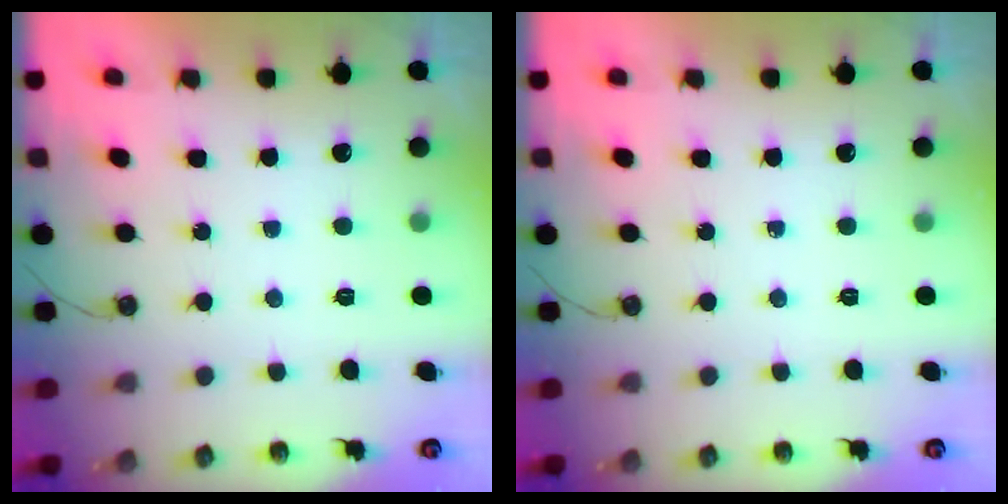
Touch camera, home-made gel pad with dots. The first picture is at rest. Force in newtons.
{"total": 0.0}